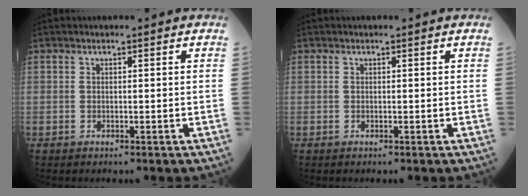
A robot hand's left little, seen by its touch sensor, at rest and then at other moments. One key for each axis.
{"total": 0.0}